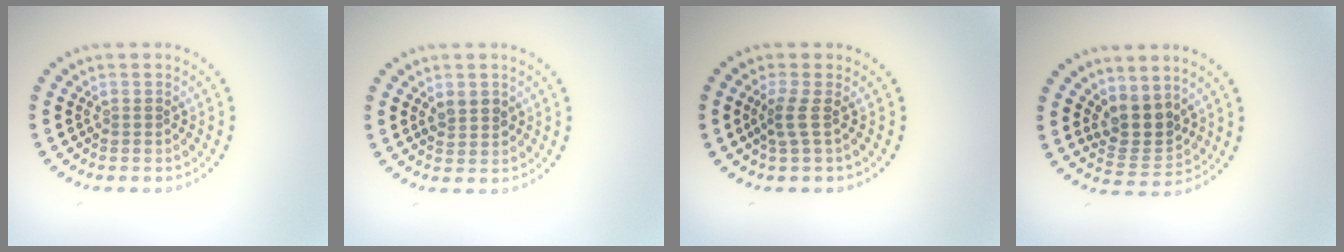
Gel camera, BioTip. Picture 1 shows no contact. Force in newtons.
{"total": 1.7, "press": 1.6, "slide": 0.3}
{"total": 1.7, "press": 1.1, "slide": 1.3}
{"total": 3.4, "press": 2.8, "slide": 1.9}